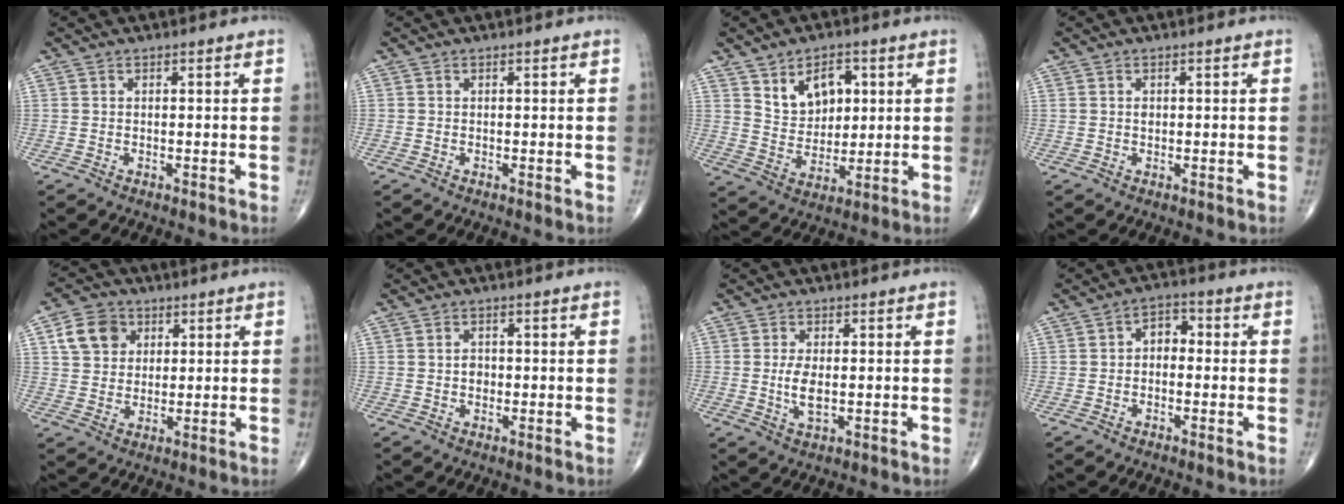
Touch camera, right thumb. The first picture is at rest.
{"total": 0.0}
{"total": 9.6, "force": [3.7, 6.5, 6.0], "torque": [-0.066, -0.022, 0.071]}
{"total": 0.8, "force": [0.2, 0.6, 0.5], "torque": [-0.007, 0.001, 0.004]}
{"total": 7.9, "force": [2.8, 6.5, 3.6], "torque": [-0.040, -0.002, 0.050]}
{"total": 1.8, "force": [-0.1, 1.5, 1.1], "torque": [-0.010, 0.003, -0.001]}
{"total": 4.1, "force": [-0.2, 1.9, 3.6], "torque": [-0.074, -0.007, -0.001]}
{"total": 4.3, "force": [-0.2, 3.0, 3.0], "torque": [-0.028, 0.020, -0.017]}